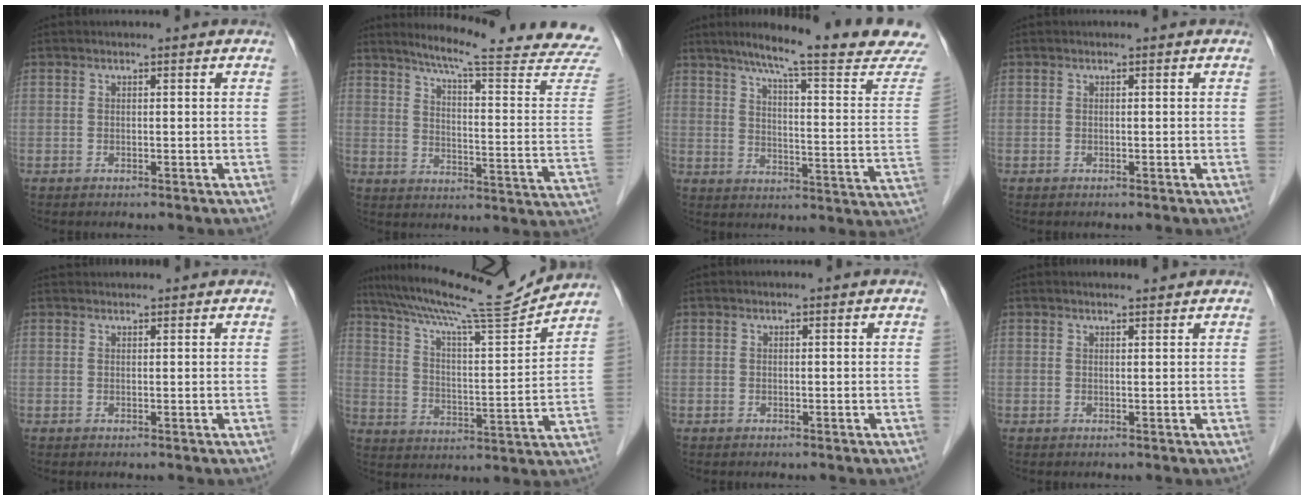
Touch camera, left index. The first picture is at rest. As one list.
[{"total": 22.7, "force": [20.6, -0.7, 9.5], "torque": [-0.134, -0.101, 0.248]}, {"total": 20.5, "force": [17.3, -0.4, 10.9], "torque": [-0.154, -0.050, 0.219]}, {"total": 0.0}, {"total": 3.3, "force": [3.2, 0.3, 0.5], "torque": [-0.008, 0.033, 0.050]}, {"total": 17.2, "force": [15.9, -0.8, 6.5], "torque": [-0.116, -0.018, 0.248]}, {"total": 0.0}, {"total": 2.4, "force": [2.4, 0.2, 0.6], "torque": [-0.011, 0.008, 0.033]}]